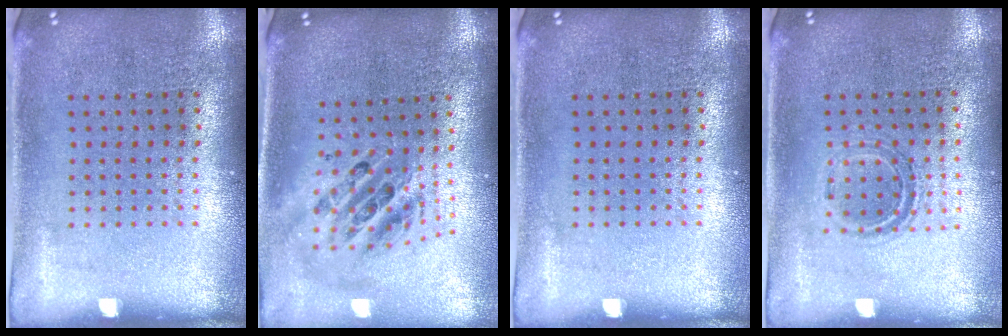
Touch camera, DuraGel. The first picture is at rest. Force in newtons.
{"total": 2.3, "press": 1.7, "slide": 1.5}
{"total": 0.0}
{"total": 1.1, "press": 1.0, "slide": 0.5}